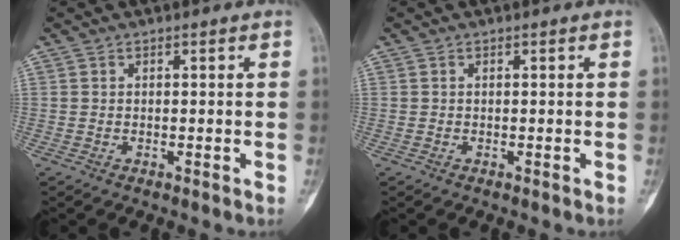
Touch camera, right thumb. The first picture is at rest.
{"total": 0.0}